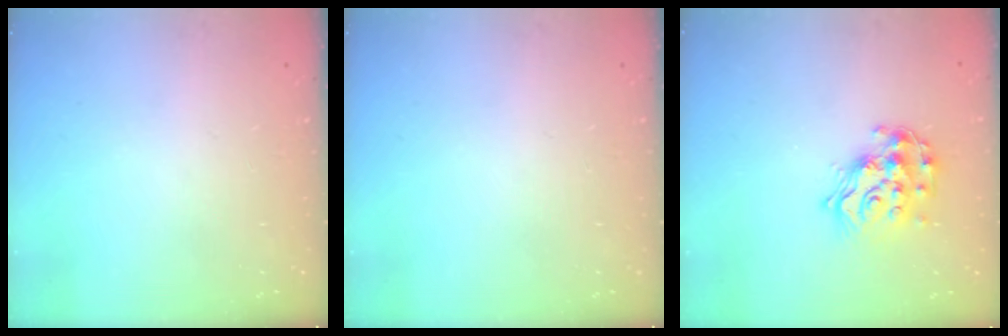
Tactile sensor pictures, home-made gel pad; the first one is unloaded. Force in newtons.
{"total": 0.0}
{"total": 14.9, "press": 14.9, "slide": 1.0}